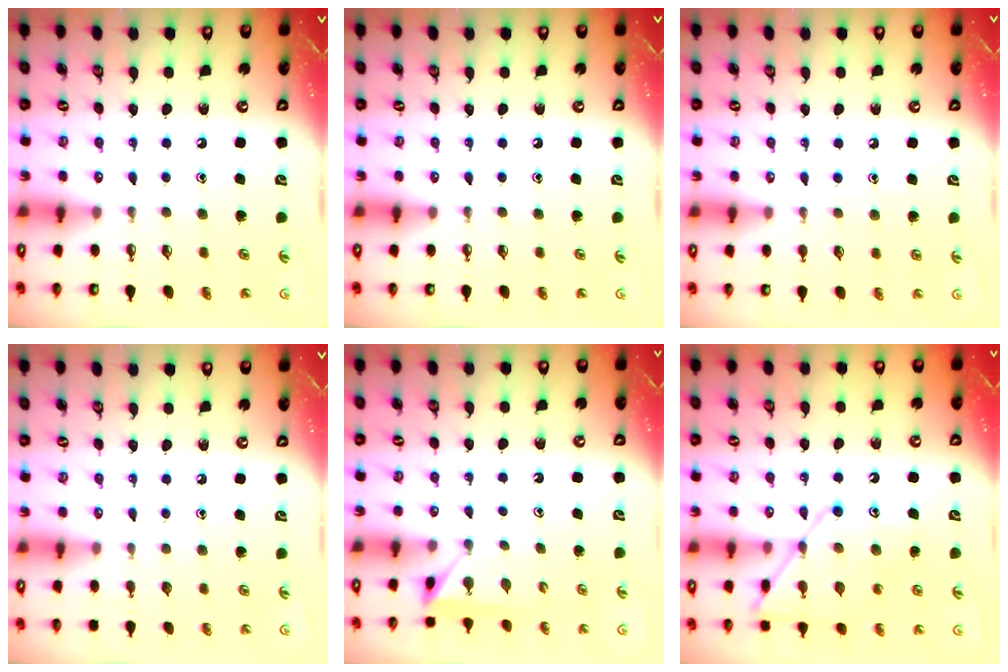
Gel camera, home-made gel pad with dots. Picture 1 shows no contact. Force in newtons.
{"total": 0.0}
{"total": 5.3, "press": 5.3, "slide": 0.7}
{"total": 0.0}
{"total": 2.8, "press": 2.8, "slide": 0.5}
{"total": 12.4, "press": 12.4, "slide": 1.0}